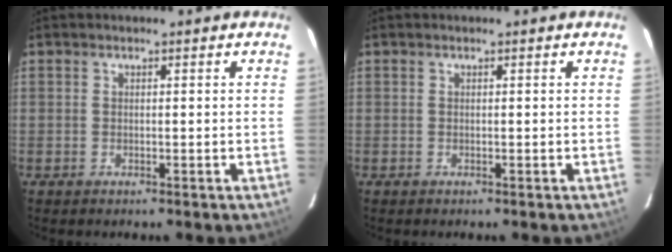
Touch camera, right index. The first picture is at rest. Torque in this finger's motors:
{"motor_torque": [0.00, 0.00, 0.00, 0.00]}